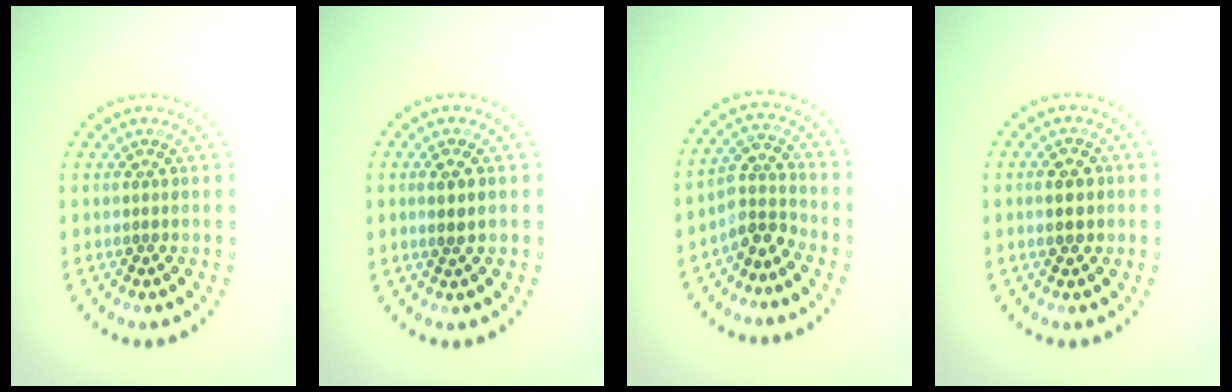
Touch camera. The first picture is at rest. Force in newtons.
{"total": 1.2, "press": 1.0, "slide": 0.7}
{"total": 3.0, "press": 2.2, "slide": 2.0}
{"total": 2.2, "press": 2.2, "slide": 0.2}